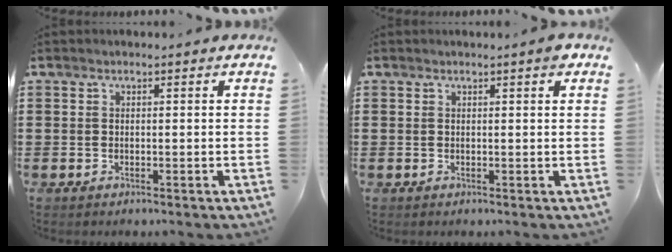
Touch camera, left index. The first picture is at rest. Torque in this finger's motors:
{"motor_torque": [2.14, 0.00, 0.05, 0.06]}